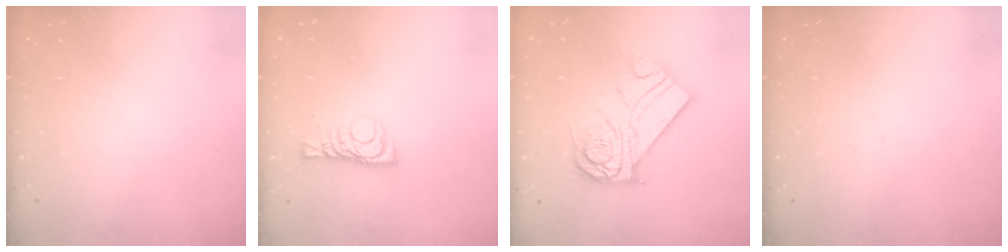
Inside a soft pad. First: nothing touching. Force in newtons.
{"total": 7.0, "press": 6.9, "slide": 0.5}
{"total": 16.1, "press": 16.1, "slide": 1.4}
{"total": 0.0}